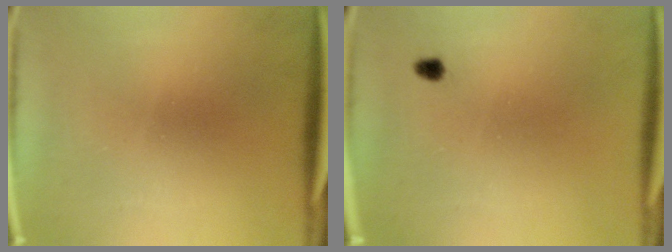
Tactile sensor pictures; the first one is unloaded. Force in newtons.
{"total": 1.5}